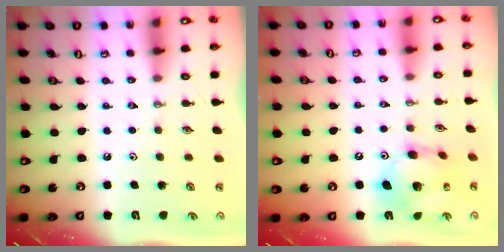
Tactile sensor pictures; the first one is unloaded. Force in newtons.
{"total": 13.2, "press": 13.1, "slide": 1.3}